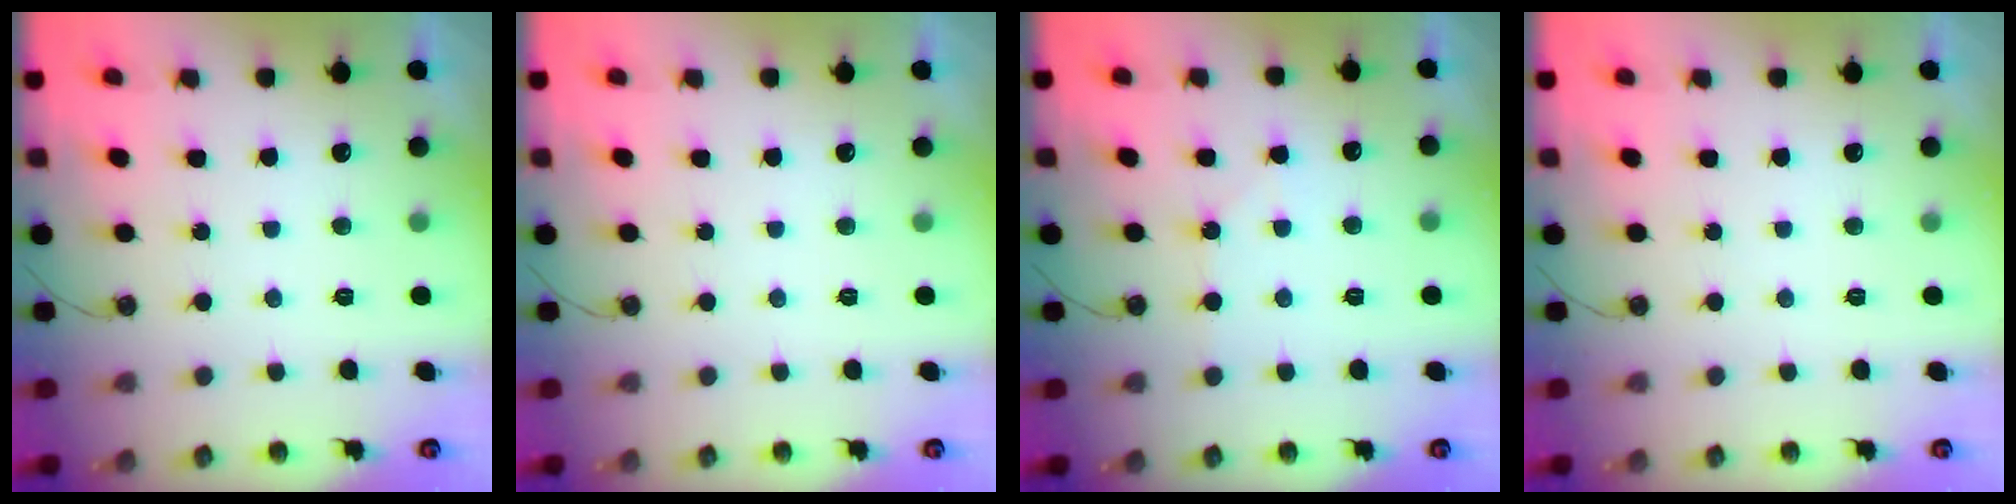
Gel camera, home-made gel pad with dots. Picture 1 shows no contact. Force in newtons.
{"total": 0.0}
{"total": 4.8, "press": 4.7, "slide": 0.8}
{"total": 0.0}